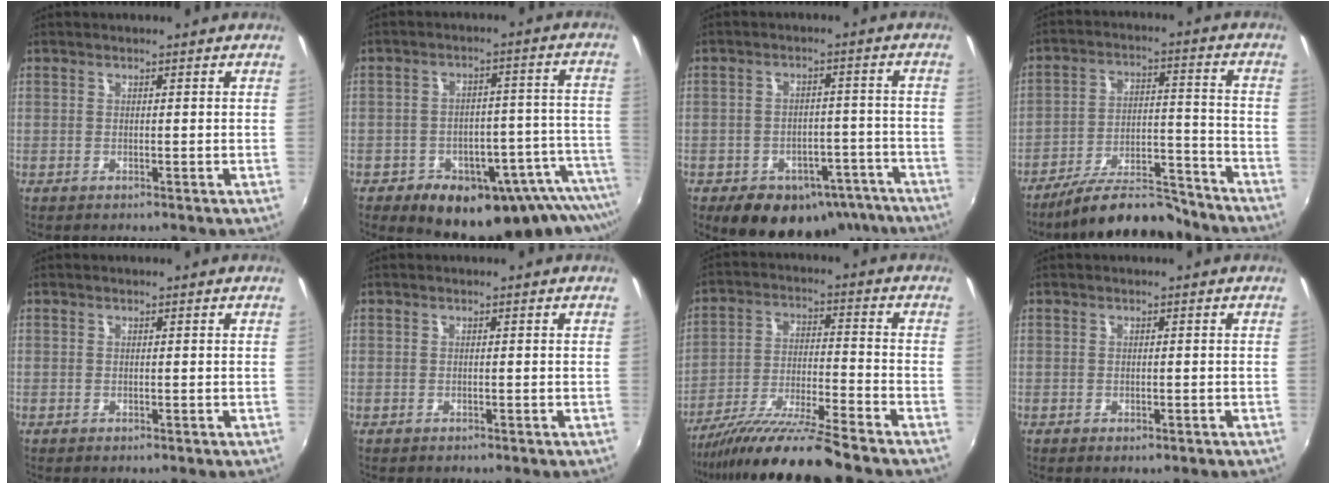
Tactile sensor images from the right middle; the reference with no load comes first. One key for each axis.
{"total": 20.9, "fx": -14.8, "fy": 10.9, "fz": 9.8, "tx": -0.142, "ty": 0.019, "tz": -0.169}
{"total": 15.4, "fx": -10.7, "fy": 9.1, "fz": 6.2, "tx": -0.111, "ty": 0.028, "tz": -0.109}
{"total": 16.3, "fx": -14.1, "fy": 4.0, "fz": 6.9, "tx": -0.130, "ty": 0.008, "tz": -0.207}
{"total": 0.0}
{"total": 0.0}
{"total": 13.9, "fx": -11.9, "fy": -1.1, "fz": 7.2, "tx": -0.144, "ty": -0.019, "tz": -0.212}
{"total": 1.0, "fx": -0.6, "fy": 0.5, "fz": 0.6, "tx": -0.010, "ty": -0.003, "tz": -0.009}